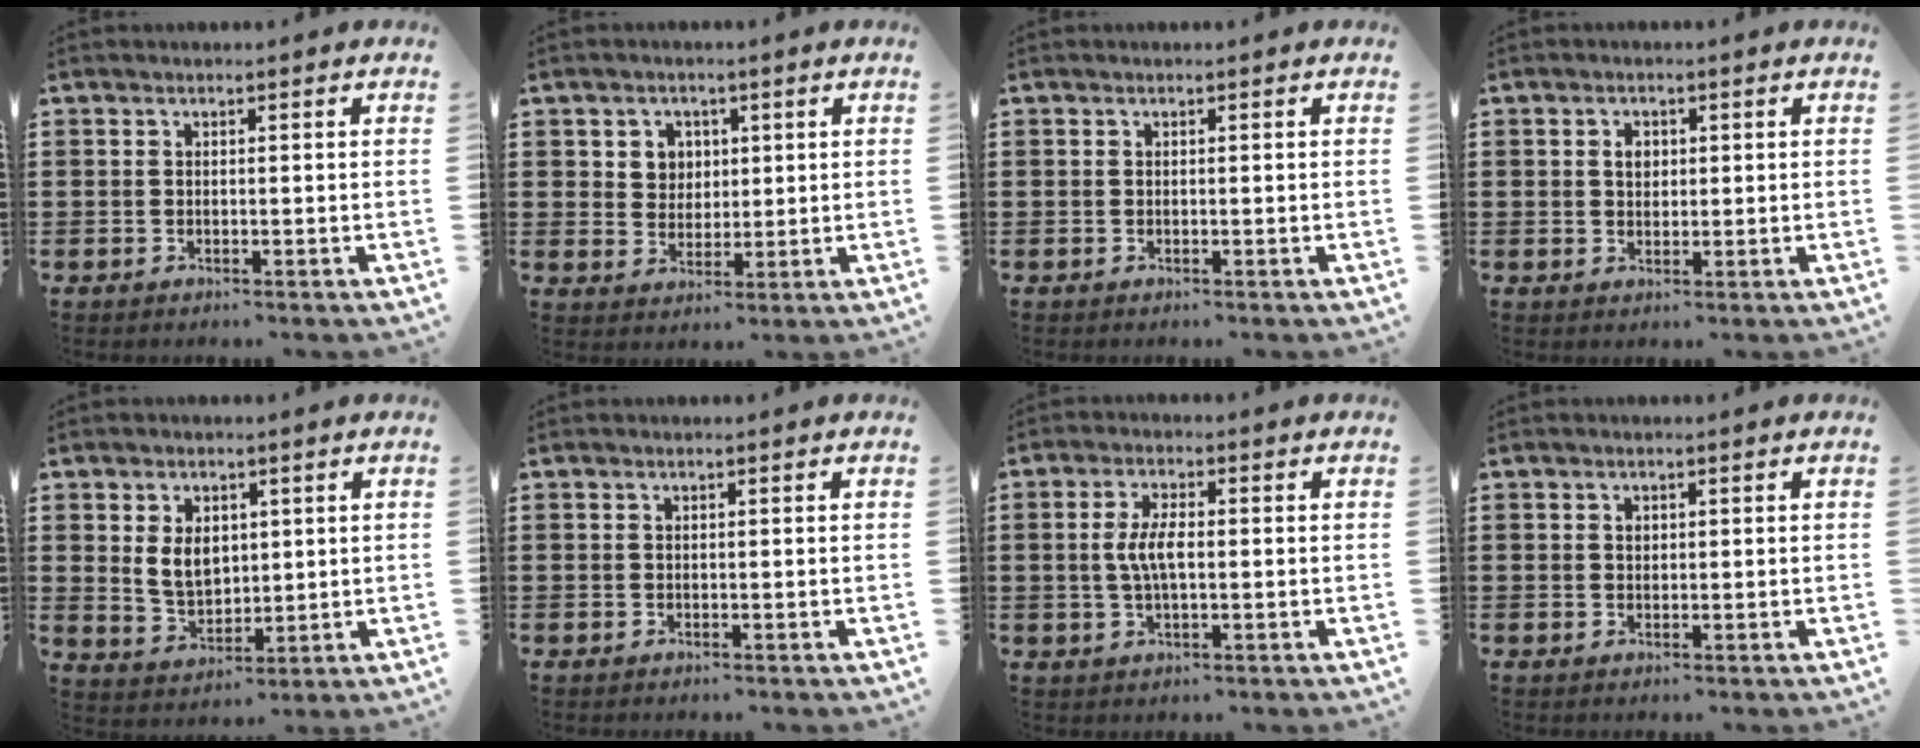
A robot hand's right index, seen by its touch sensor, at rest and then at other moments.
{"total": 3.7, "force": [1.4, 3.4, 0.8], "torque": [-0.032, 0.012, 0.025]}
{"total": 0.0}
{"total": 2.1, "force": [0.5, 1.5, 1.4], "torque": [-0.031, 0.008, 0.009]}
{"total": 5.8, "force": [1.4, 4.1, 3.8], "torque": [-0.077, 0.009, 0.023]}
{"total": 0.0}
{"total": 4.8, "force": [0.0, 1.7, 4.5], "torque": [-0.099, -0.001, -0.007]}
{"total": 0.7, "force": [0.3, 0.5, 0.3], "torque": [-0.008, 0.001, 0.007]}